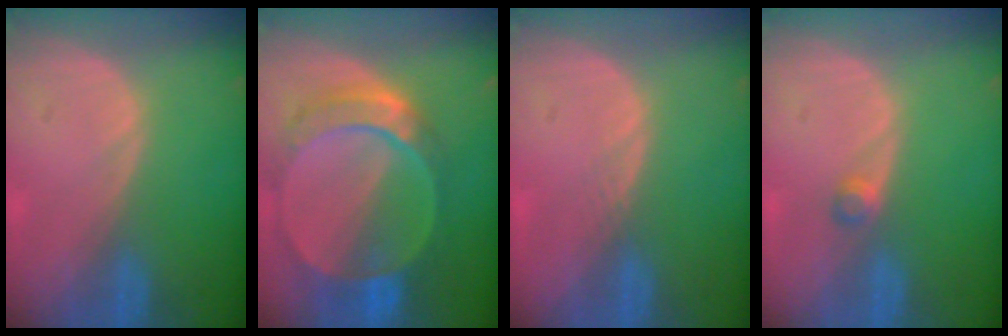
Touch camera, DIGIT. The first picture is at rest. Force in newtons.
{"total": 9.8, "press": 8.4, "slide": 5.0}
{"total": 0.7, "press": 0.6, "slide": 0.3}
{"total": 1.6, "press": 1.4, "slide": 0.8}